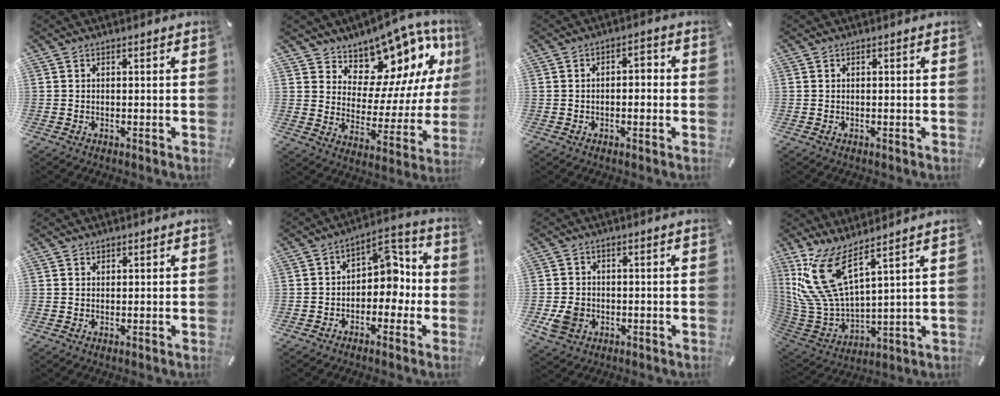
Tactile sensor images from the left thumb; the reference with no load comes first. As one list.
[{"total": 12.8, "force": [10.2, 7.2, 3.0], "torque": [-0.042, -0.118, 0.176]}, {"total": 3.3, "force": [-1.1, 1.7, 2.5], "torque": [-0.048, 0.015, -0.024]}, {"total": 0.0}, {"total": 0.7, "force": [0.5, 0.5, 0.0], "torque": [0.001, 0.001, 0.010]}, {"total": 7.8, "force": [-0.6, 6.3, 4.6], "torque": [-0.042, -0.005, -0.018]}, {"total": 5.9, "force": [-1.7, 5.1, 2.5], "torque": [-0.045, 0.000, -0.032]}, {"total": 15.0, "force": [8.8, 6.5, 10.2], "torque": [-0.257, -0.047, 0.163]}]